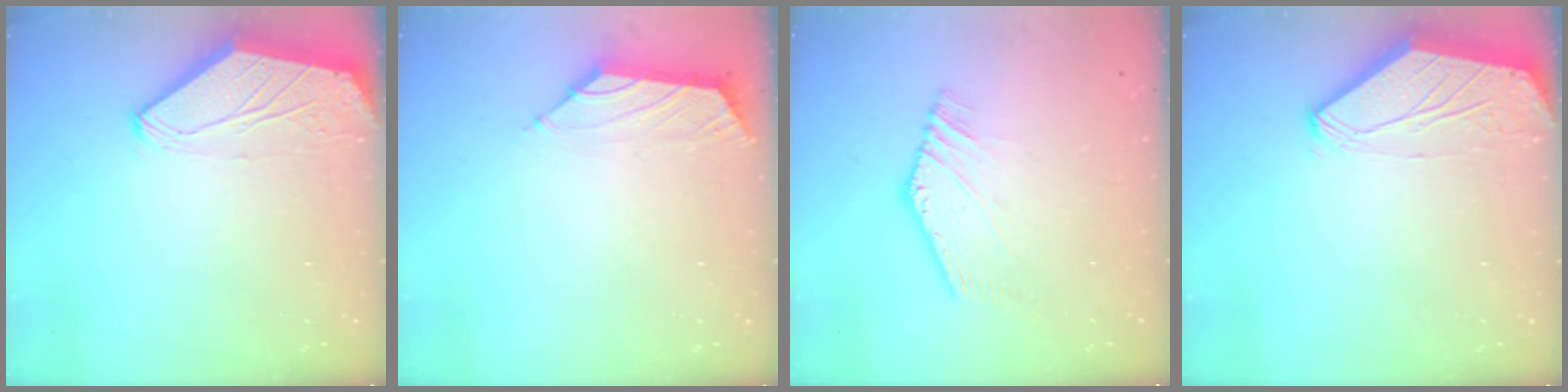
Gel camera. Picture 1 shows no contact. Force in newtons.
{"total": 1.6, "press": 1.5, "slide": 0.6}
{"total": 2.2, "press": 2.2, "slide": 0.4}
{"total": 0.0}